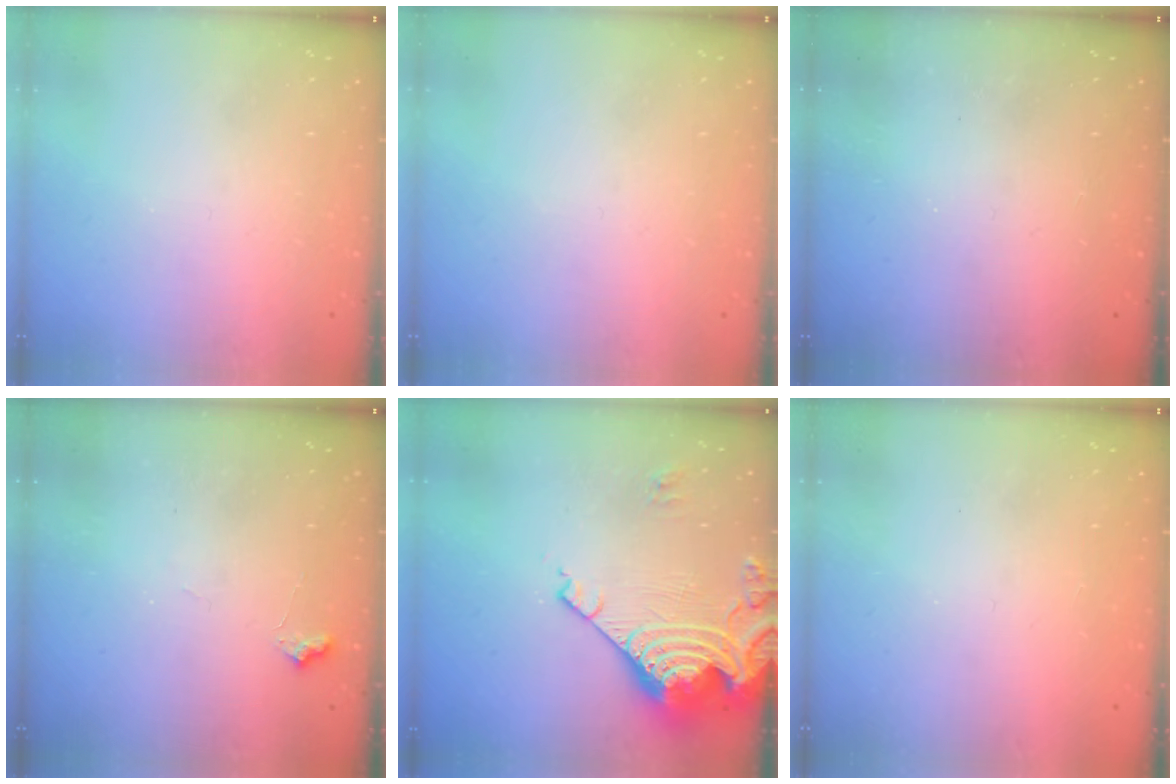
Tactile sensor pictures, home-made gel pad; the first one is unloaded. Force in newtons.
{"total": 0.0}
{"total": 1.2, "press": 1.2, "slide": 0.3}
{"total": 5.3, "press": 5.3, "slide": 0.6}
{"total": 17.4, "press": 17.3, "slide": 2.0}
{"total": 1.0, "press": 1.0, "slide": 0.1}